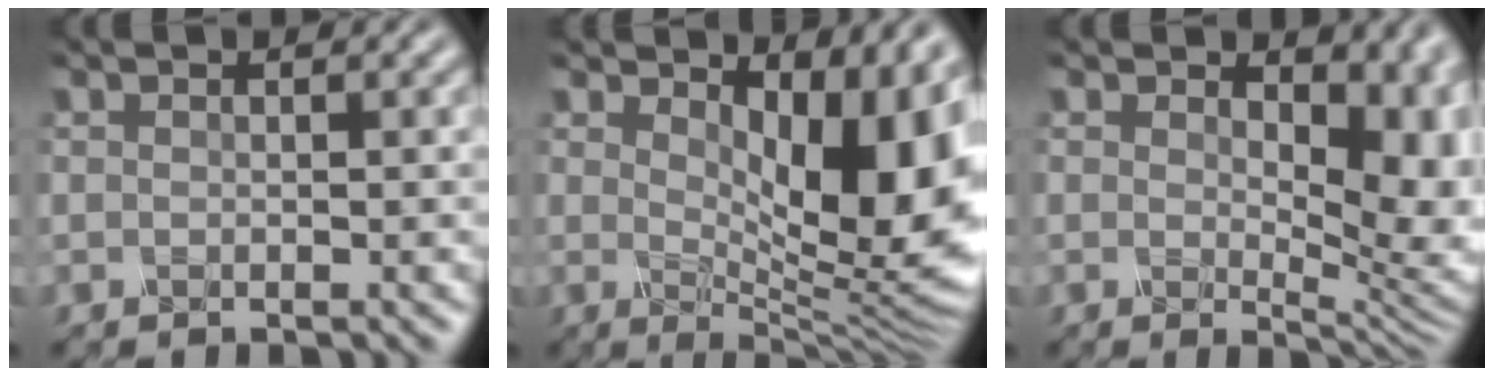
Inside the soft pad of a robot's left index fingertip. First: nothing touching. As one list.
[{"total": 10.1, "force": [2.3, 4.5, 8.7], "torque": [-0.121, -0.013, 0.040]}, {"total": 7.5, "force": [1.7, 4.0, 6.1], "torque": [-0.080, -0.012, 0.027]}]